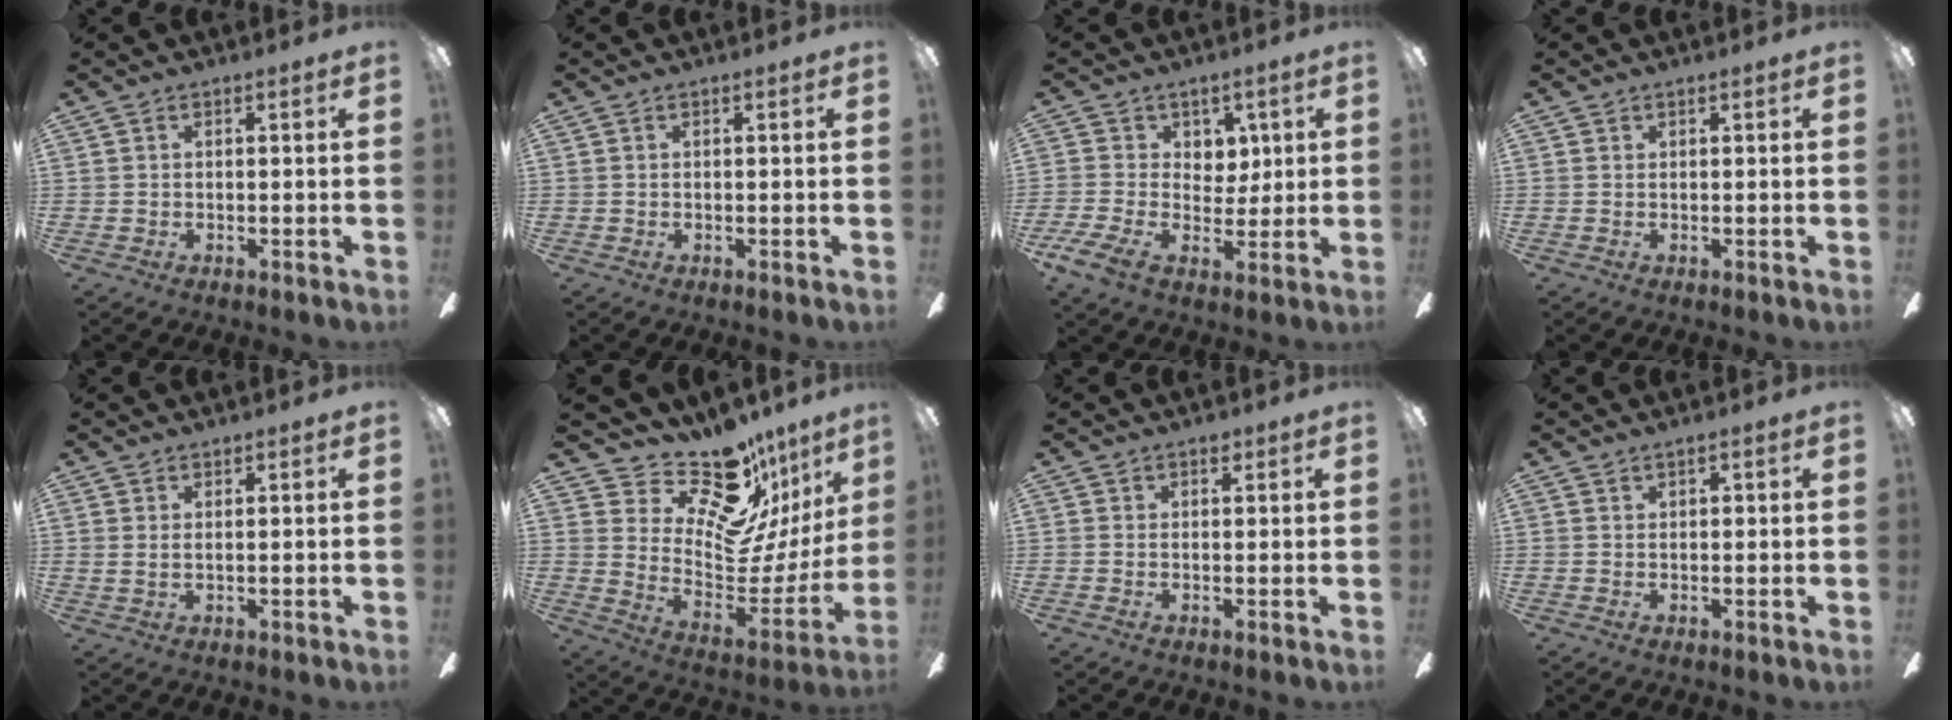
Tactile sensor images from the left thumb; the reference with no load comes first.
{"total": 0.0}
{"total": 8.3, "force": [1.2, 6.6, 4.9], "torque": [-0.091, -0.001, 0.022]}
{"total": 0.0}
{"total": 1.5, "force": [1.0, 0.3, 1.0], "torque": [-0.023, 0.001, 0.018]}
{"total": 18.6, "force": [15.2, 7.9, 7.3], "torque": [-0.103, -0.143, 0.268]}
{"total": 1.1, "force": [0.7, 0.6, 0.6], "torque": [-0.005, -0.001, 0.011]}
{"total": 0.8, "force": [0.6, 0.2, 0.5], "torque": [-0.011, 0.001, 0.011]}